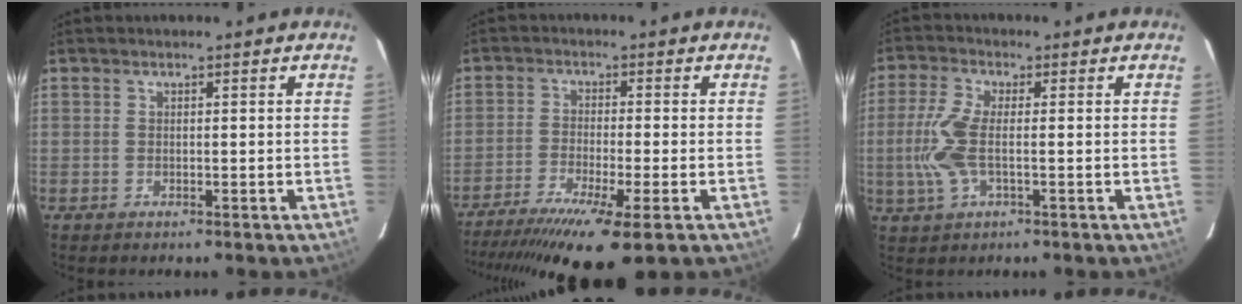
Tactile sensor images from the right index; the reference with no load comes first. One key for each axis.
{"total": 15.9, "fx": -11.2, "fy": 1.7, "fz": 11.2, "tx": -0.223, "ty": -0.052, "tz": -0.184}
{"total": 8.0, "fx": -0.9, "fy": 2.7, "fz": 7.5, "tx": -0.169, "ty": 0.000, "tz": -0.018}